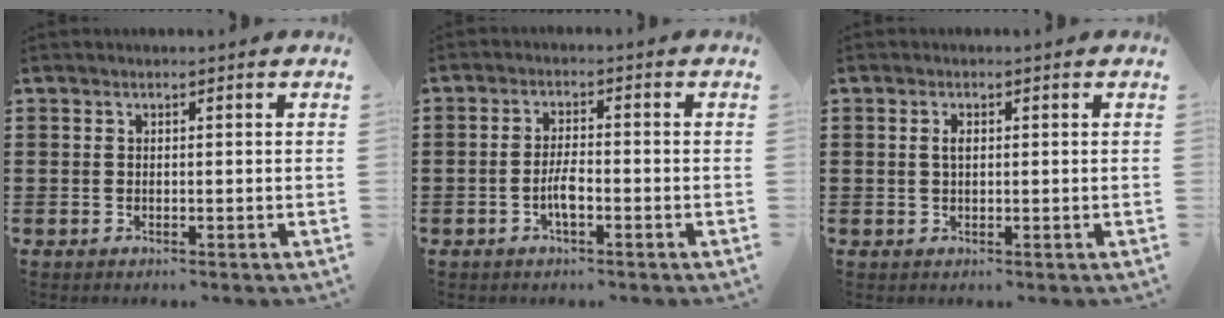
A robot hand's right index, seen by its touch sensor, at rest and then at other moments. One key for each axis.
{"total": 3.7, "fx": -1.4, "fy": 1.2, "fz": 3.2, "tx": -0.077, "ty": -0.001, "tz": -0.032}
{"total": 1.5, "fx": 0.3, "fy": 0.7, "fz": 1.3, "tx": -0.028, "ty": 0.005, "tz": 0.003}